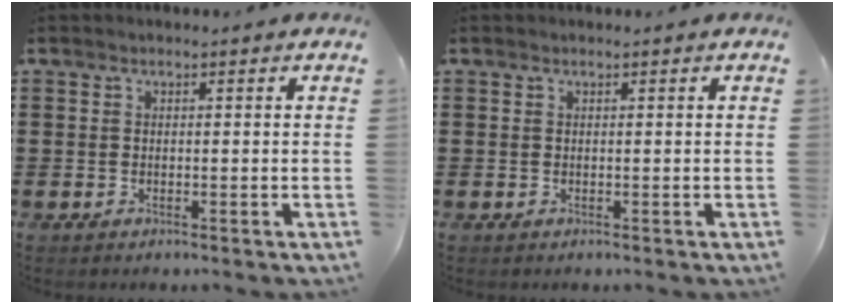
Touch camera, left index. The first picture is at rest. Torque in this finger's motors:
{"motor_torque": [0.01, 0.17, -0.08, -0.03]}